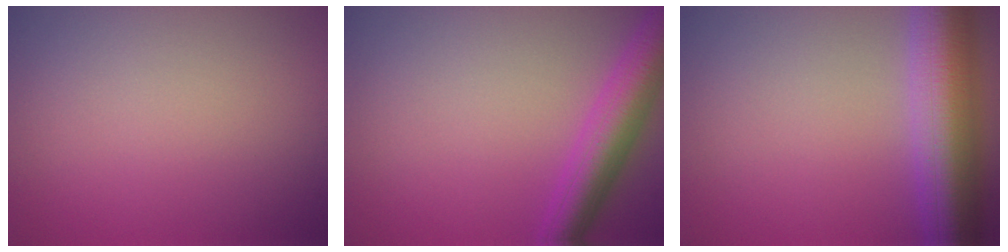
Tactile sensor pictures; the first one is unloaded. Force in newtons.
{"total": 5.2, "press": 5.2, "slide": 0.3}
{"total": 8.9, "press": 8.9, "slide": 0.4}